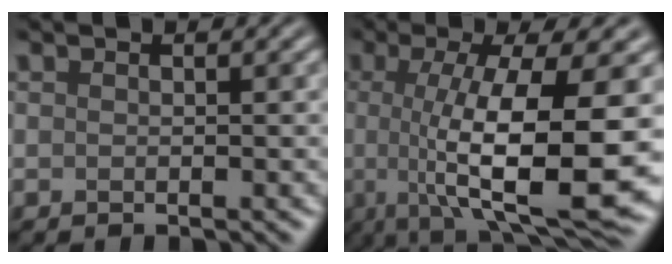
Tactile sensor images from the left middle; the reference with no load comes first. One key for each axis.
{"total": 13.1, "fx": -1.0, "fy": 3.6, "fz": 12.5, "tx": -0.175, "ty": -0.010, "tz": -0.013}